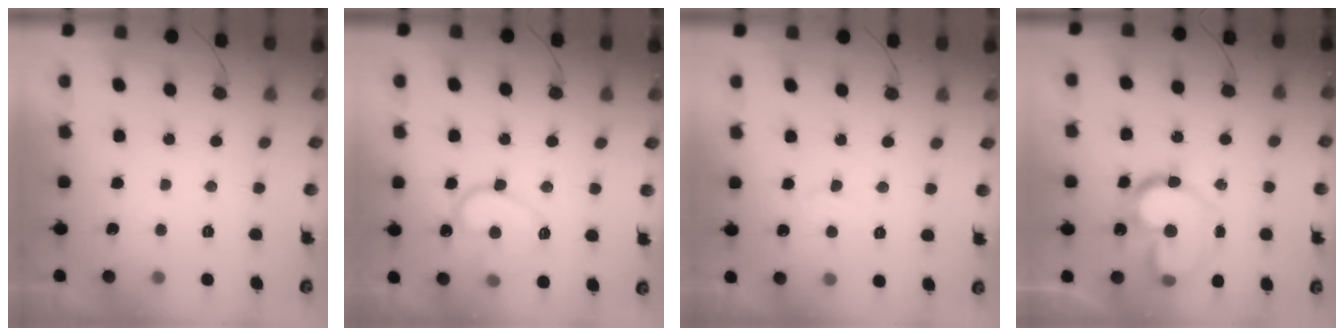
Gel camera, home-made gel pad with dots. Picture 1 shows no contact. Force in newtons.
{"total": 13.7, "press": 13.6, "slide": 1.5}
{"total": 3.9, "press": 3.8, "slide": 0.4}
{"total": 17.1, "press": 17.0, "slide": 1.7}